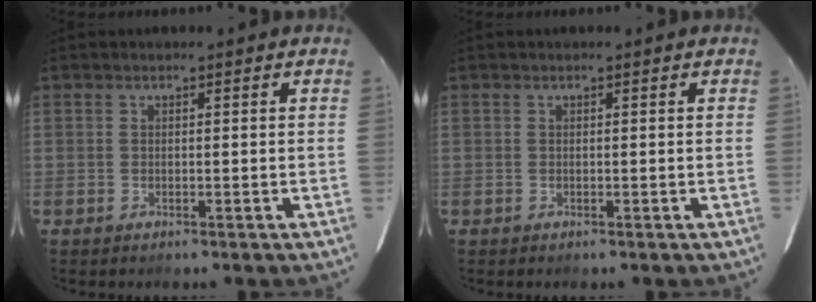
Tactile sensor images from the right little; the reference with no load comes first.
{"total": 0.0}